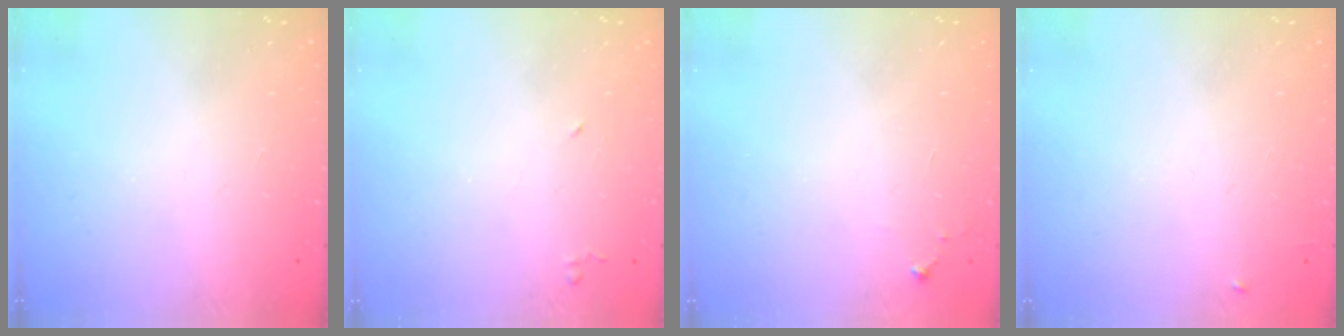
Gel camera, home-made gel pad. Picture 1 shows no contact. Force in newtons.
{"total": 4.0, "press": 3.9, "slide": 0.7}
{"total": 4.9, "press": 4.9, "slide": 0.7}
{"total": 3.9, "press": 3.9, "slide": 0.5}